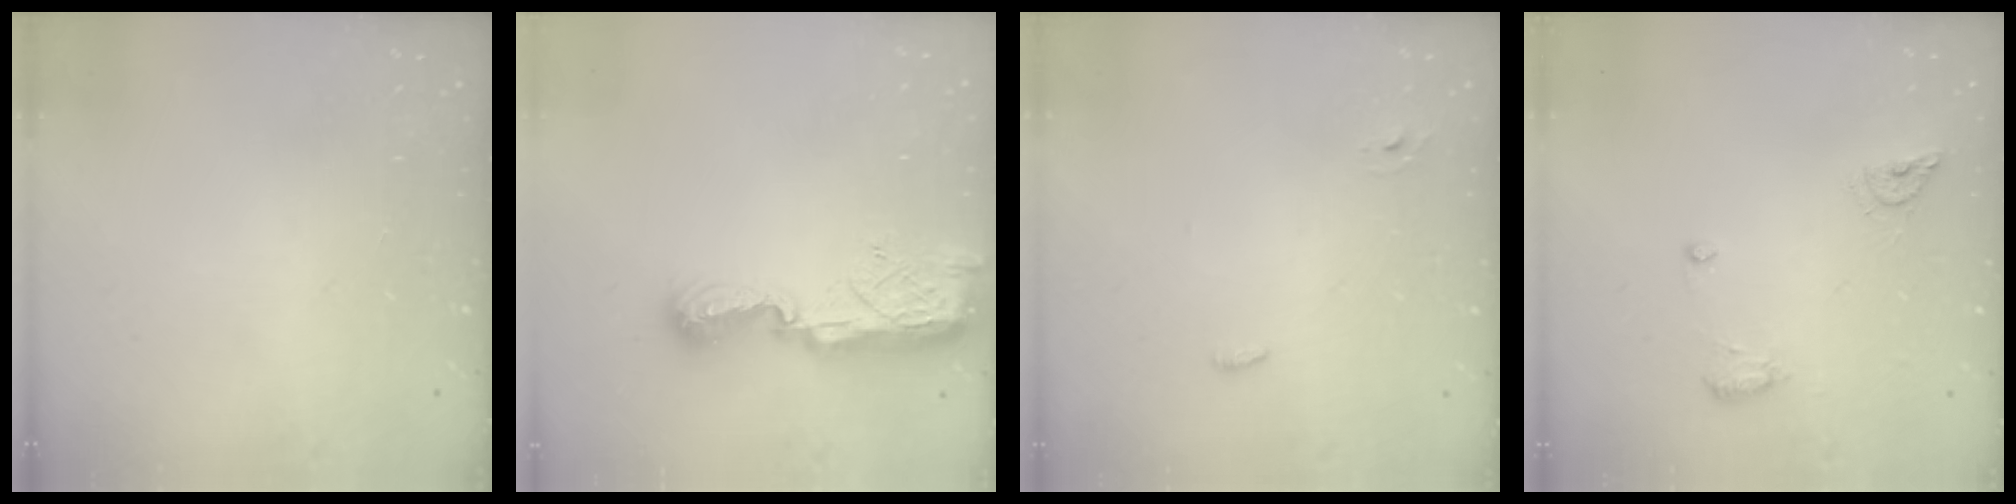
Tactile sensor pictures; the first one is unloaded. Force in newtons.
{"total": 9.1, "press": 9.0, "slide": 1.0}
{"total": 3.0, "press": 2.8, "slide": 1.2}
{"total": 7.7, "press": 7.6, "slide": 1.3}